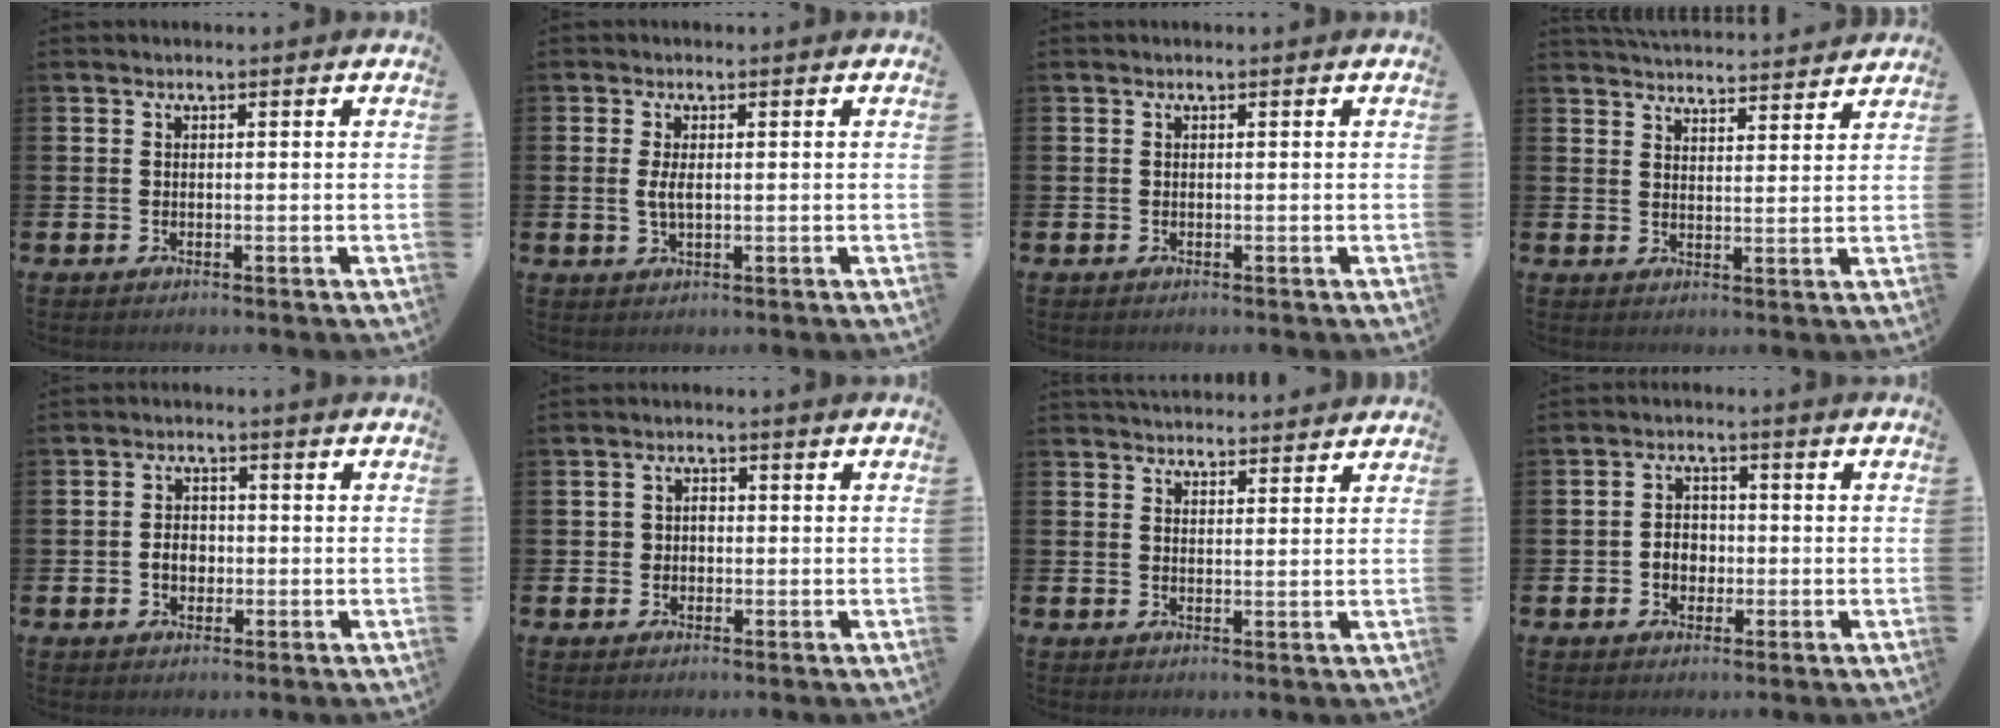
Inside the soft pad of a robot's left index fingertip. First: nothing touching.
{"total": 2.3, "force": [0.3, 0.9, 2.1], "torque": [-0.040, 0.003, 0.003]}
{"total": 0.0}
{"total": 4.3, "force": [4.3, 0.2, 0.1], "torque": [-0.012, -0.030, 0.076]}
{"total": 2.9, "force": [-0.6, 2.2, 1.8], "torque": [-0.018, -0.002, -0.018]}
{"total": 1.6, "force": [-0.1, 1.5, 0.6], "torque": [-0.006, 0.005, -0.008]}
{"total": 3.0, "force": [2.9, 0.5, 0.0], "torque": [0.003, -0.018, 0.052]}
{"total": 3.0, "force": [-0.7, 2.5, 1.6], "torque": [-0.025, 0.003, -0.018]}